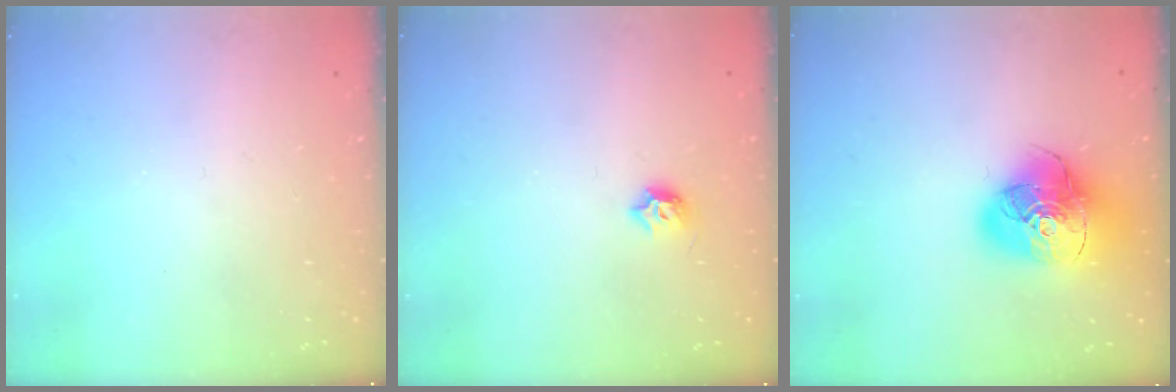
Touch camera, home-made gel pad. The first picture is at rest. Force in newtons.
{"total": 5.9, "press": 5.8, "slide": 1.0}
{"total": 18.8, "press": 18.6, "slide": 2.5}